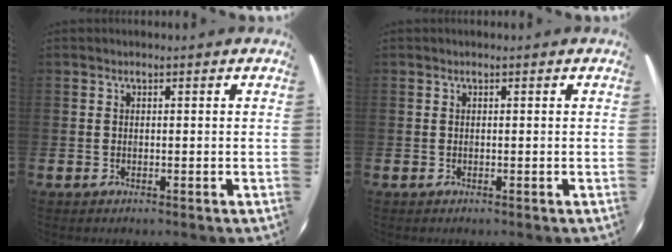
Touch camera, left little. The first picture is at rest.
{"total": 0.0}